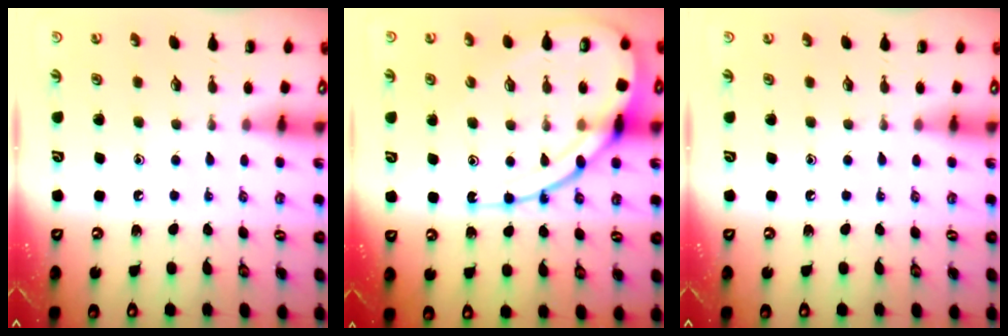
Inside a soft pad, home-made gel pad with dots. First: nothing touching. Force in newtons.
{"total": 17.8, "press": 17.7, "slide": 1.6}
{"total": 0.0}